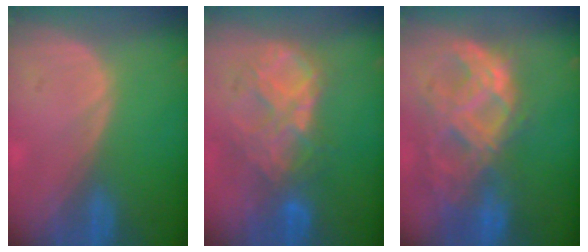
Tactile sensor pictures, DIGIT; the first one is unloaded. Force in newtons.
{"total": 9.2, "press": 7.8, "slide": 4.9}
{"total": 11.3, "press": 9.5, "slide": 6.0}